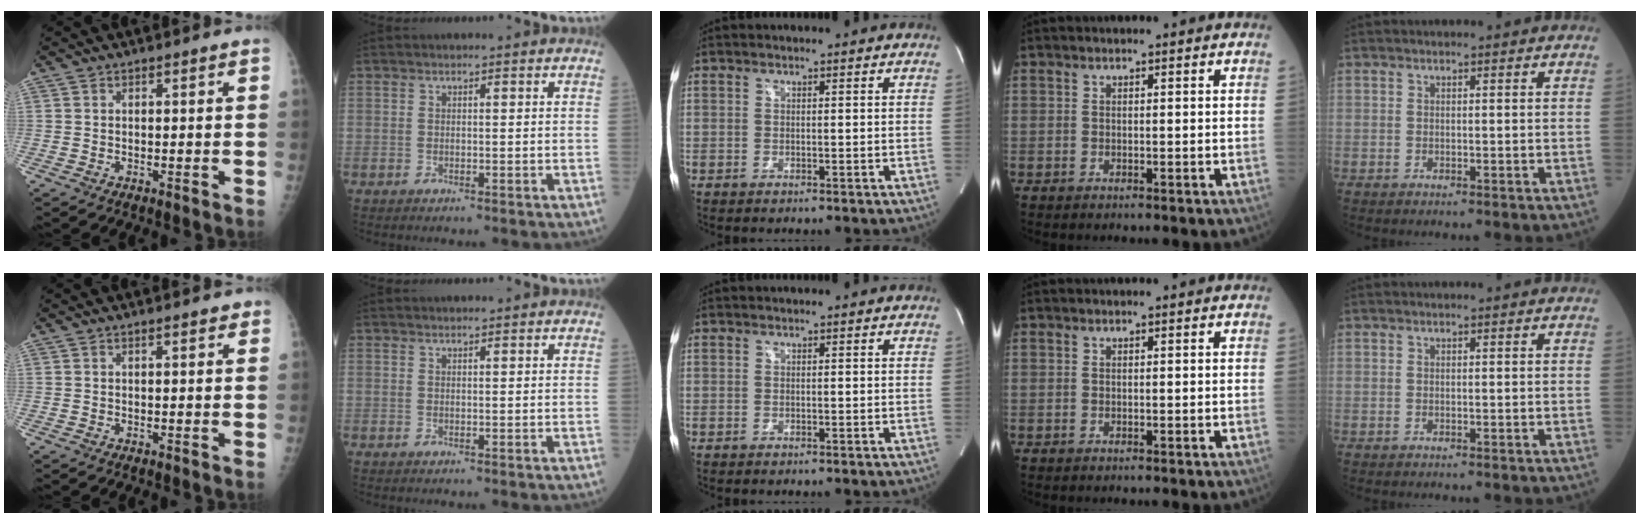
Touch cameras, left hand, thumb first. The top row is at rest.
{"thumb": {"total": 1.1, "force": [0.7, 0.4, 0.7], "torque": [-0.008, -0.001, 0.006]}, "index": {"total": 1.6, "force": [1.5, 0.2, 0.5], "torque": [-0.010, 0.011, 0.021]}}